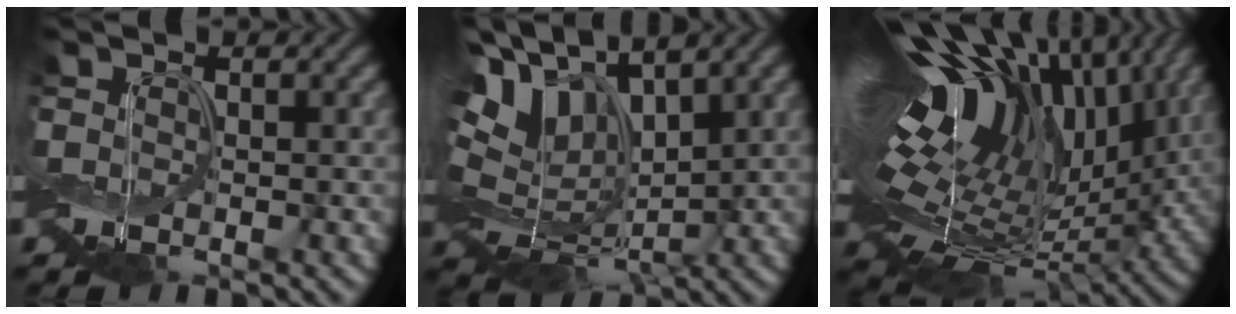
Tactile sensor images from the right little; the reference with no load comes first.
{"total": 9.2, "force": [3.6, 5.2, 6.7], "torque": [-0.151, 0.002, 0.062]}
{"total": 17.0, "force": [6.1, 8.4, 13.4], "torque": [-0.251, 0.034, 0.104]}